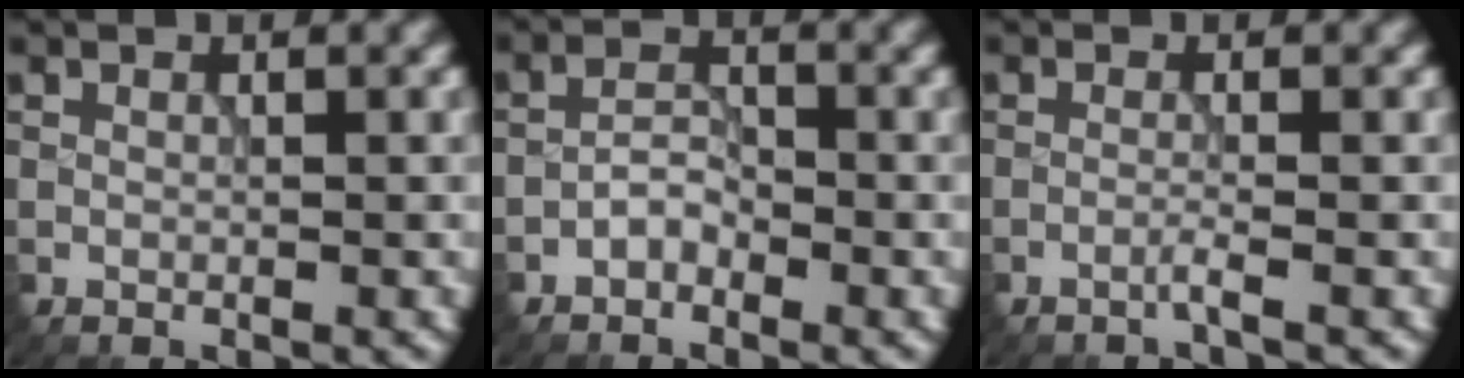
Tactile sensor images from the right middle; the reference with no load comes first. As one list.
[{"total": 1.7, "force": [-1.2, 0.9, 0.8], "torque": [-0.012, 0.007, -0.026]}, {"total": 0.9, "force": [-0.5, 0.0, 0.7], "torque": [-0.008, 0.000, -0.018]}]